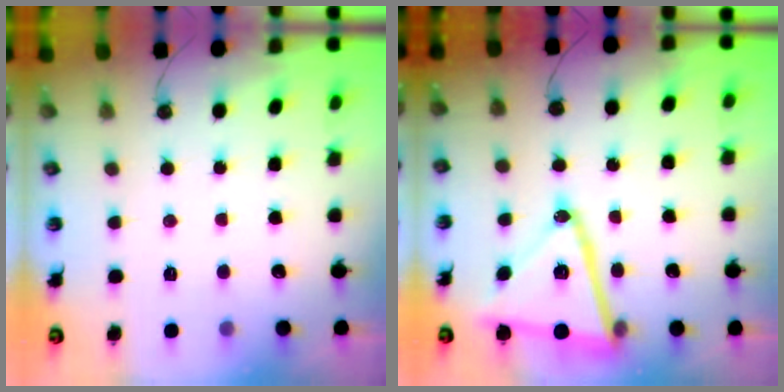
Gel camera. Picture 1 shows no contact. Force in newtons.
{"total": 18.0, "press": 17.8, "slide": 2.2}